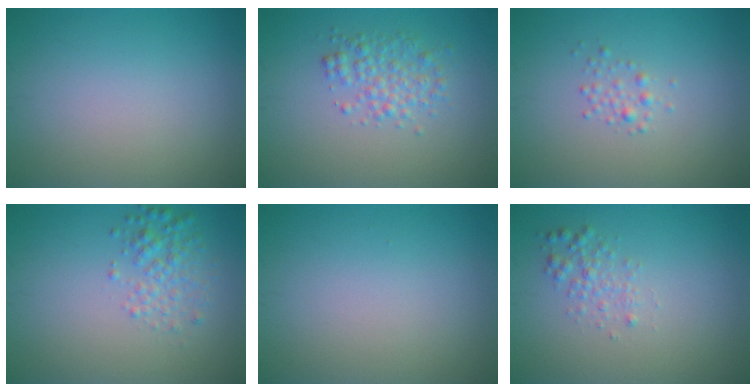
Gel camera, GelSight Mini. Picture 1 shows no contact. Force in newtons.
{"total": 2.6, "press": 2.6, "slide": 0.0}
{"total": 1.2, "press": 1.2, "slide": 0.0}
{"total": 2.4, "press": 2.4, "slide": 0.1}
{"total": 0.0}
{"total": 1.7, "press": 1.7, "slide": 0.0}